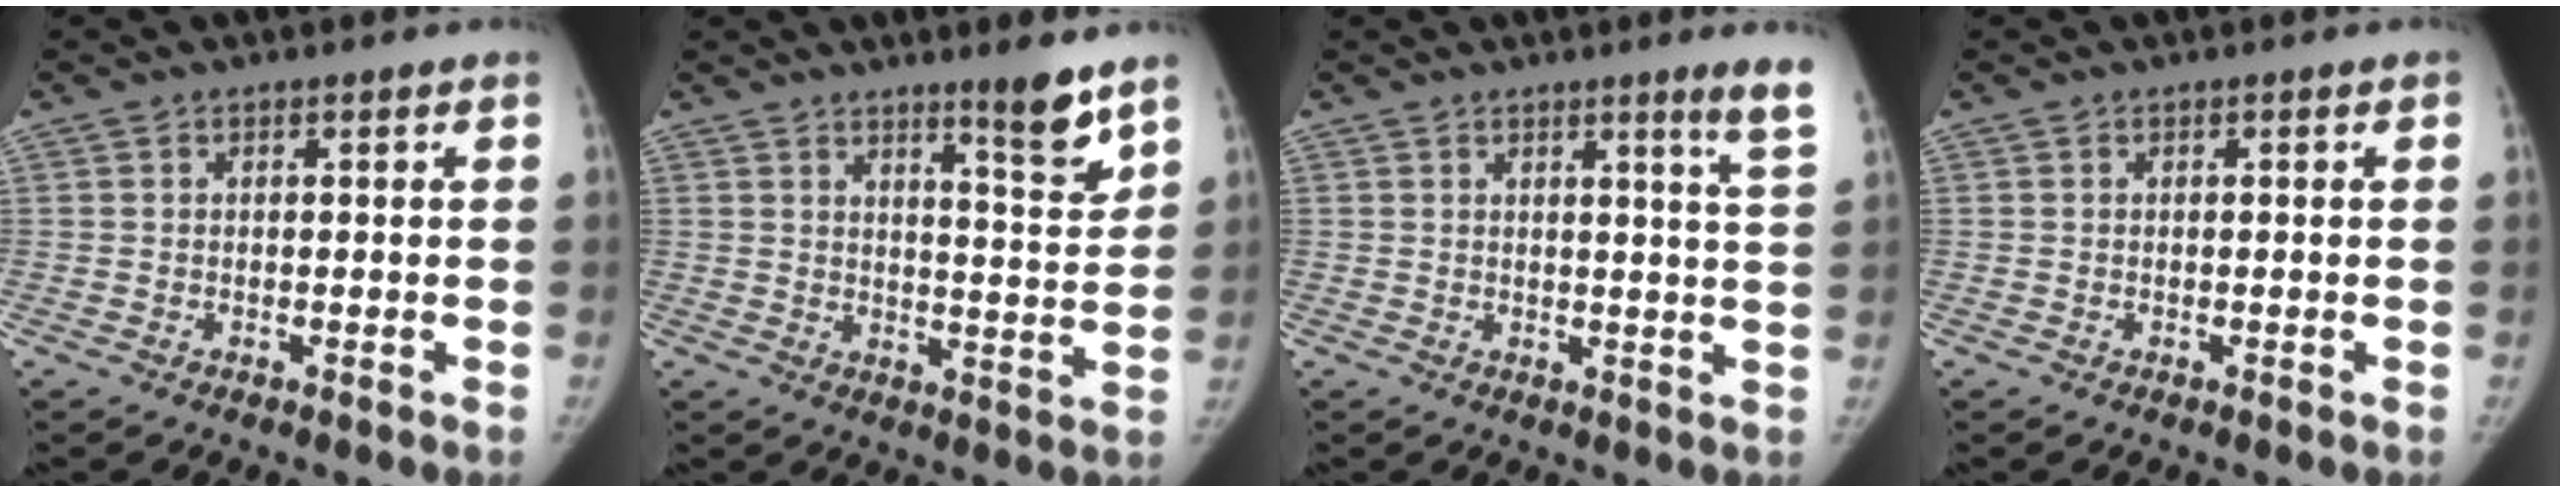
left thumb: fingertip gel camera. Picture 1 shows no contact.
{"total": 7.7, "force": [5.6, 0.6, 5.2], "torque": [-0.061, -0.050, 0.085]}
{"total": 5.2, "force": [3.5, -0.9, 3.8], "torque": [-0.051, -0.032, 0.040]}
{"total": 0.0}